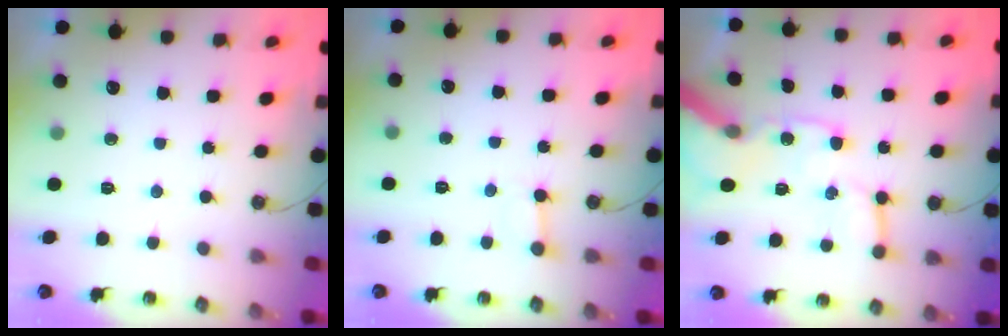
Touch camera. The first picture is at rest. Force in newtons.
{"total": 2.9, "press": 2.9, "slide": 0.3}
{"total": 16.2, "press": 16.0, "slide": 2.4}